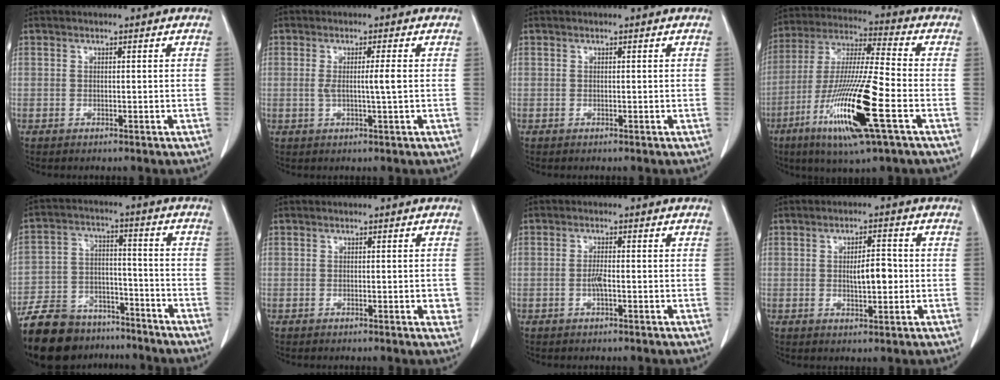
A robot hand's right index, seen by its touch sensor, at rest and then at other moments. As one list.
[{"total": 2.9, "force": [0.1, -0.5, 2.9], "torque": [-0.053, -0.004, 0.000]}, {"total": 0.0}, {"total": 18.3, "force": [-6.9, 0.7, 16.9], "torque": [-0.354, -0.031, -0.131]}, {"total": 16.7, "force": [-13.7, 7.8, 5.8], "torque": [-0.119, 0.015, -0.220]}, {"total": 2.0, "force": [-0.4, 0.5, 1.9], "torque": [-0.018, -0.002, -0.004]}, {"total": 1.8, "force": [-0.5, 0.2, 1.7], "torque": [-0.038, 0.000, -0.011]}, {"total": 4.5, "force": [-0.2, 1.4, 4.3], "torque": [-0.069, 0.002, 0.000]}]